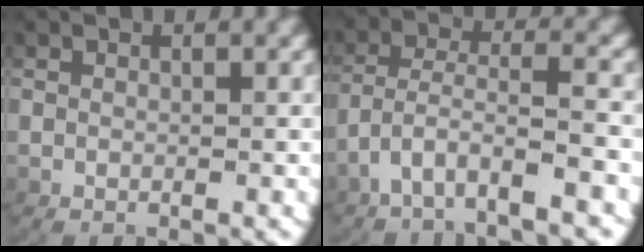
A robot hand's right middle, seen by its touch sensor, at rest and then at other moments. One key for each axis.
{"total": 3.7, "fx": -1.9, "fy": 1.0, "fz": 3.0, "tx": -0.075, "ty": -0.019, "tz": -0.020}